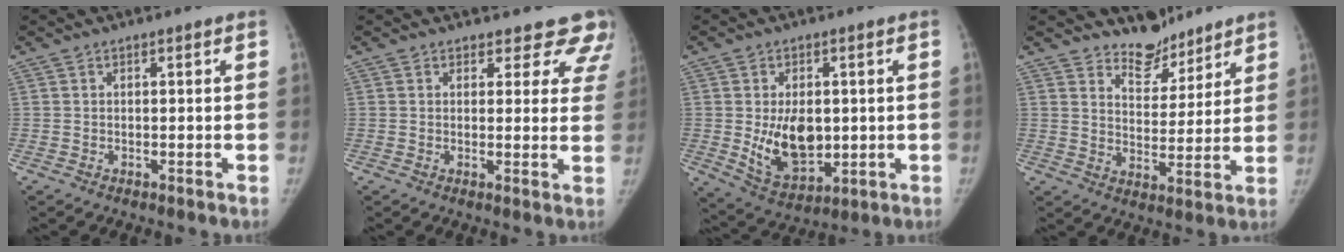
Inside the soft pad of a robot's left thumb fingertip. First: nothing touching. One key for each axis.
{"total": 9.4, "fx": 8.1, "fy": 4.5, "fz": 1.0, "tx": 0.052, "ty": -0.036, "tz": 0.060}
{"total": 11.7, "fx": -0.1, "fy": 7.5, "fz": 9.0, "tx": -0.118, "ty": -0.016, "tz": 0.017}
{"total": 7.7, "fx": 6.7, "fy": 3.8, "fz": 1.0, "tx": 0.021, "ty": -0.057, "tz": 0.119}